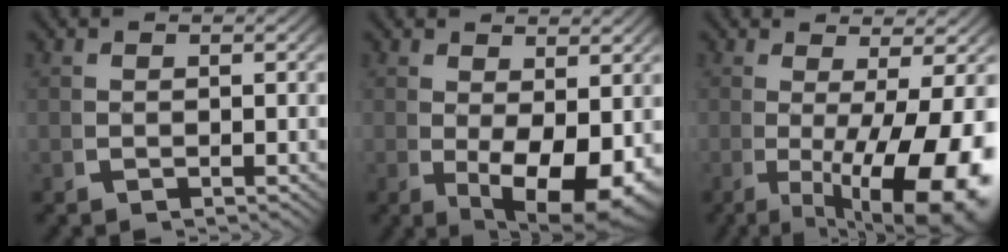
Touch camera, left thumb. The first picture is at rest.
{"total": 7.9, "force": [-1.3, 4.6, 6.3], "torque": [-0.104, -0.043, 0.000]}
{"total": 12.7, "force": [-2.2, 6.5, 10.7], "torque": [-0.169, -0.042, -0.013]}